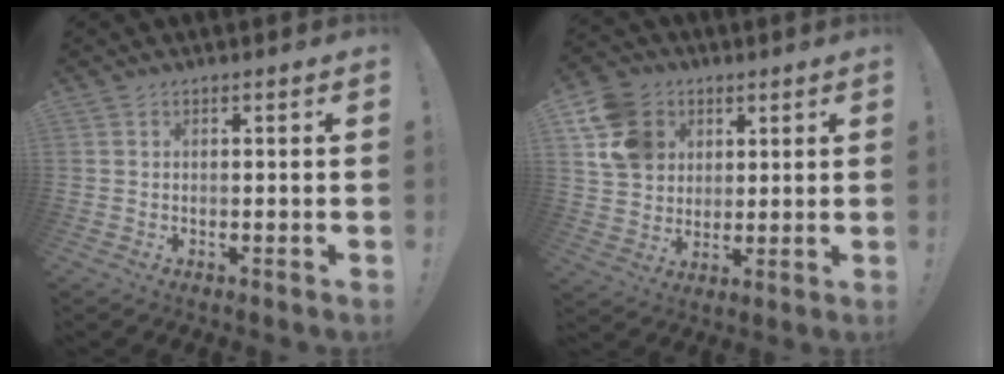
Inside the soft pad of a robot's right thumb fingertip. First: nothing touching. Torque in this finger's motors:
{"motor_torque": [-0.07, -0.07, 0.11, 0.00, -0.08]}